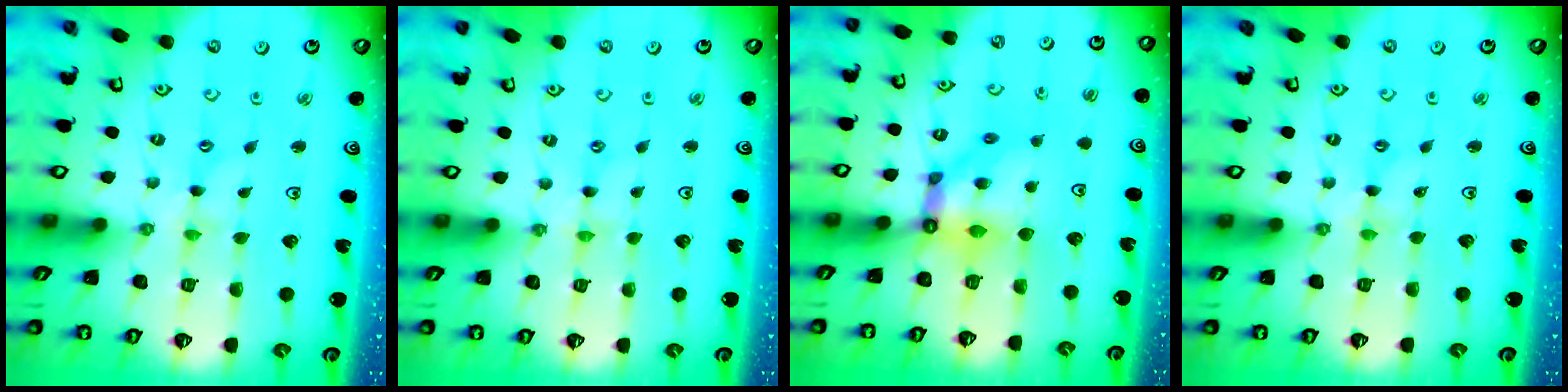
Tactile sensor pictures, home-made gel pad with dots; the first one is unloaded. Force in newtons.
{"total": 0.0}
{"total": 9.1, "press": 9.1, "slide": 0.8}
{"total": 0.0}